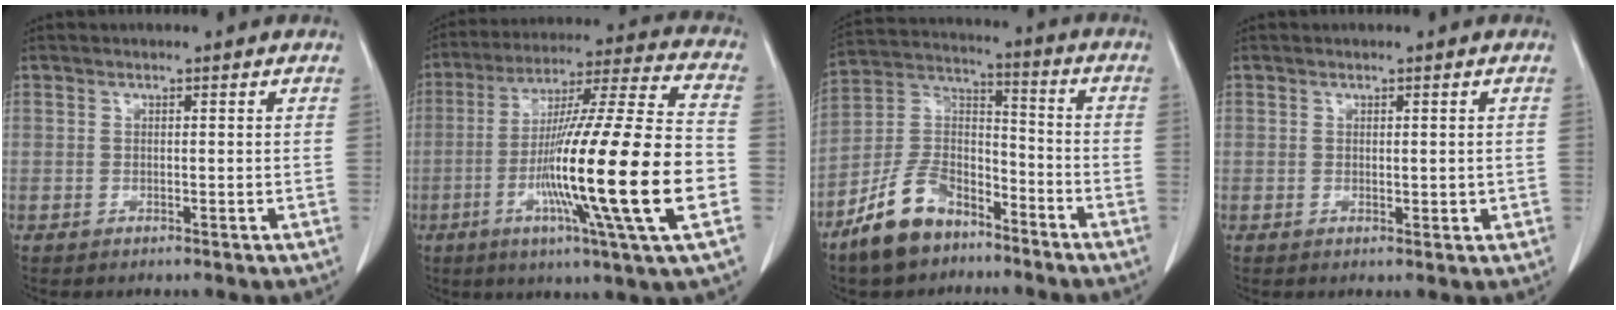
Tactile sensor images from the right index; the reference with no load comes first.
{"total": 24.0, "force": [-6.1, -0.4, 23.2], "torque": [-0.386, -0.022, -0.117]}
{"total": 12.2, "force": [-8.4, 6.3, 6.1], "torque": [-0.130, 0.018, -0.159]}
{"total": 1.5, "force": [0.0, 0.7, 1.3], "torque": [-0.017, -0.004, 0.005]}